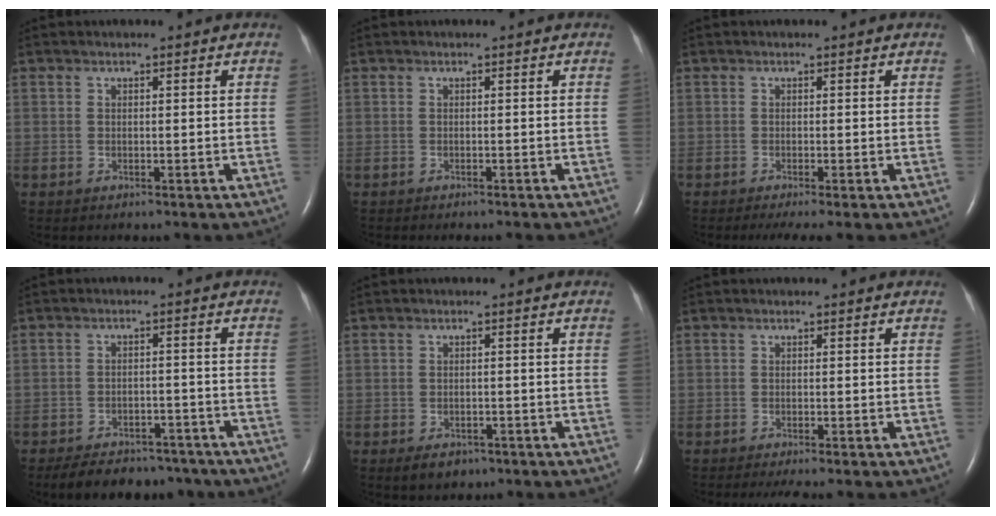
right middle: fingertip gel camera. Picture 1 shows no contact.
{"total": 3.5, "force": [-3.0, 0.7, 1.5], "torque": [-0.023, -0.006, -0.032]}
{"total": 3.0, "force": [-2.2, 0.0, 2.1], "torque": [-0.034, -0.011, -0.033]}
{"total": 11.5, "force": [-9.6, 5.1, 3.8], "torque": [-0.061, 0.003, -0.124]}
{"total": 3.2, "force": [-2.1, 2.0, 1.3], "torque": [-0.024, 0.000, -0.021]}
{"total": 3.3, "force": [-2.8, -0.1, 1.9], "torque": [-0.027, -0.008, -0.040]}